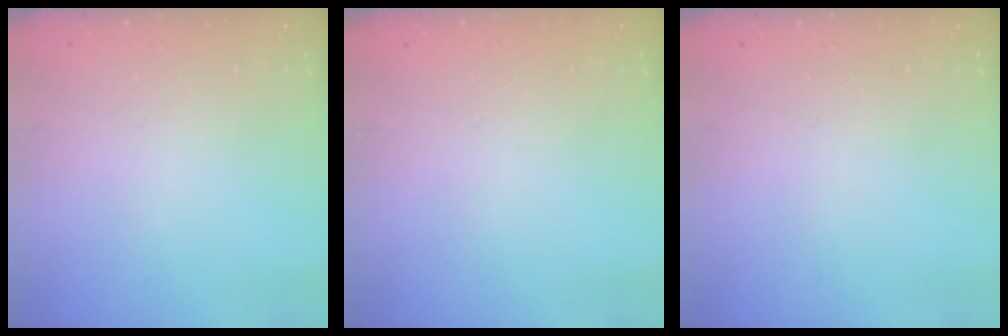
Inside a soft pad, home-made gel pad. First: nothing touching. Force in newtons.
{"total": 0.0}
{"total": 0.0}